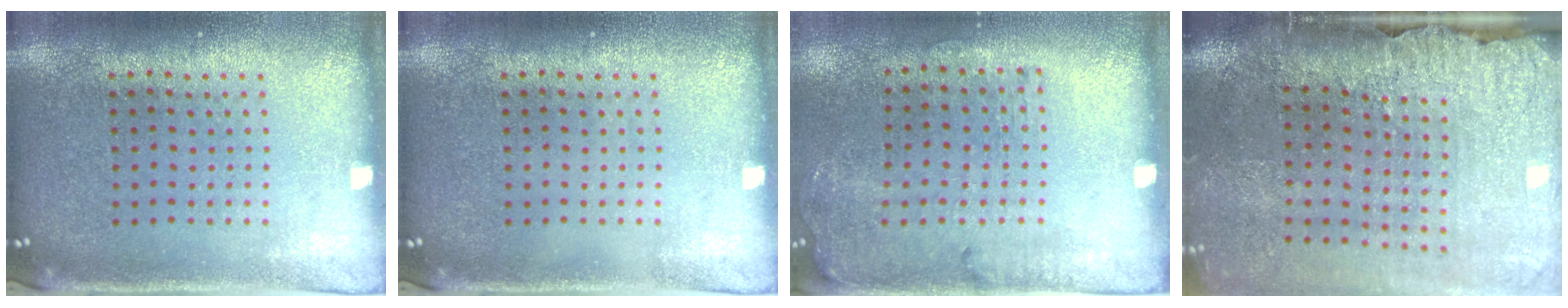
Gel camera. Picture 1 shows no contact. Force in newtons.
{"total": 0.0}
{"total": 1.7, "press": 1.2, "slide": 1.2}
{"total": 4.1, "press": 3.4, "slide": 2.3}